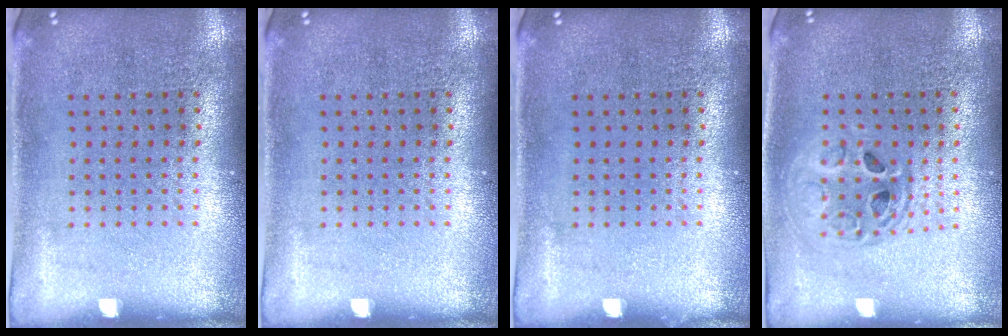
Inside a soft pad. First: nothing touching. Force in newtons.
{"total": 0.0}
{"total": 0.0}
{"total": 1.4, "press": 1.2, "slide": 0.7}